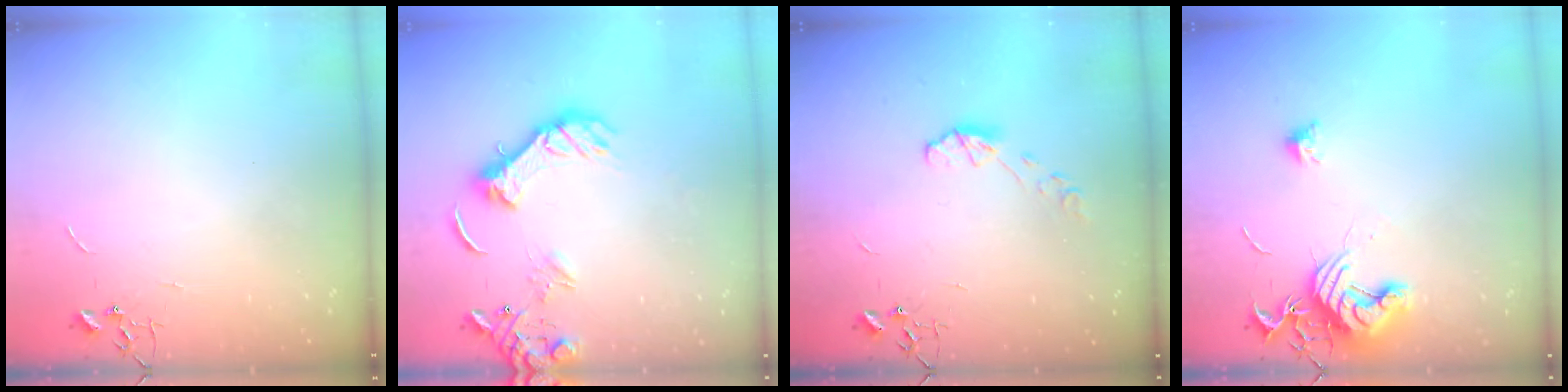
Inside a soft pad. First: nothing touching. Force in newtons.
{"total": 14.1, "press": 13.9, "slide": 2.0}
{"total": 5.7, "press": 5.7, "slide": 0.2}
{"total": 13.8, "press": 13.8, "slide": 1.0}